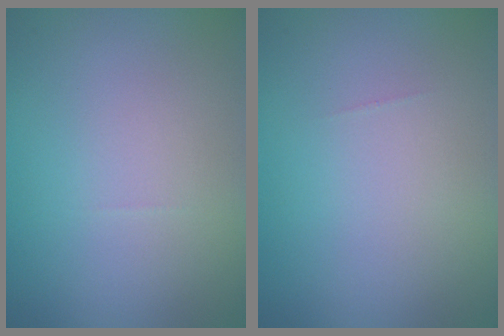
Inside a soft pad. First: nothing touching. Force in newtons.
{"total": 0.0}